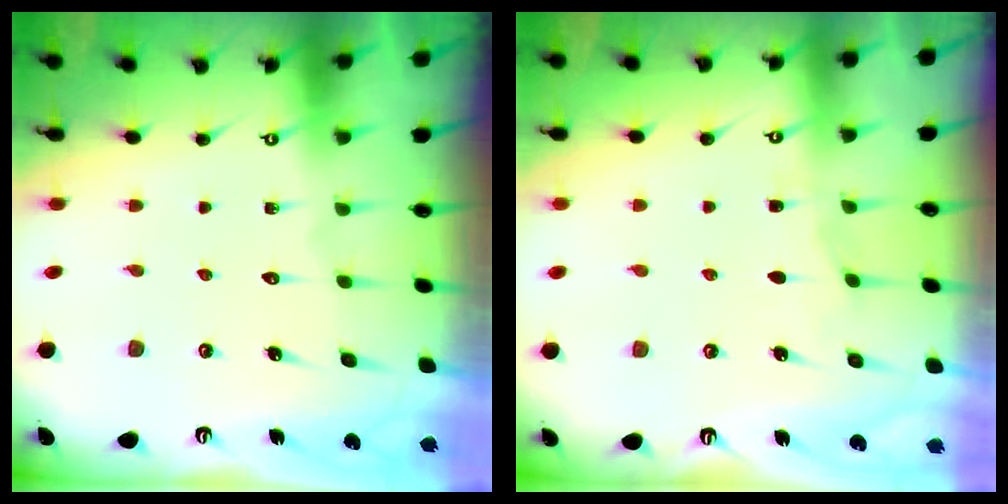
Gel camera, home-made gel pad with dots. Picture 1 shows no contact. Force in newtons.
{"total": 2.5, "press": 2.5, "slide": 0.3}